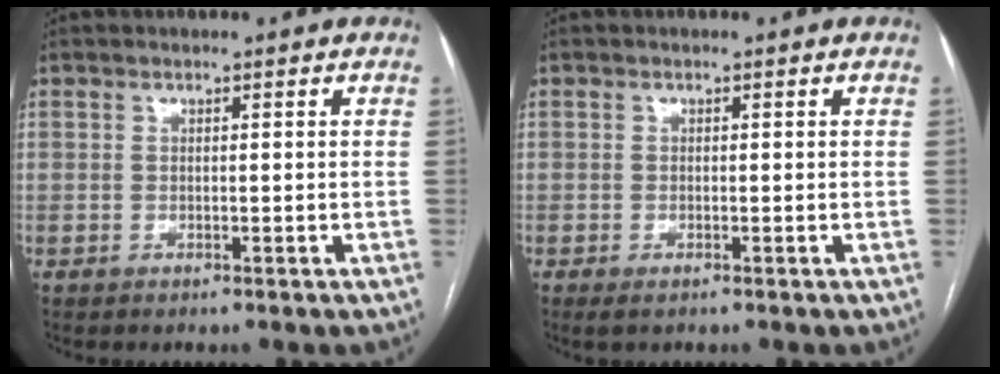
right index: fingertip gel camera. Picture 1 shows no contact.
{"total": 1.2, "force": [-0.7, 0.3, 0.9], "torque": [-0.013, -0.002, -0.010]}